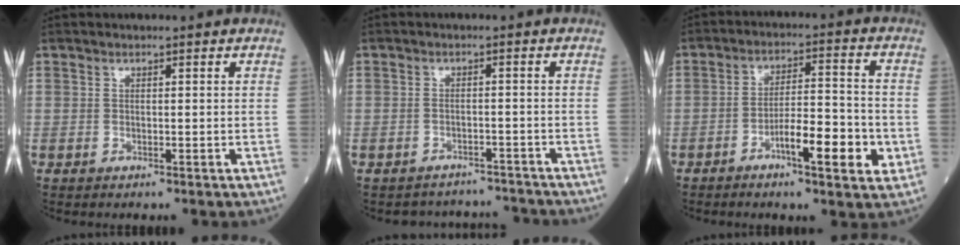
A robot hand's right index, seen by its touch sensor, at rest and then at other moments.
{"total": 5.6, "force": [-5.0, 1.8, -1.5], "torque": [0.027, 0.028, -0.067]}
{"total": 9.3, "force": [-3.5, 1.8, 8.4], "torque": [-0.134, 0.005, -0.058]}